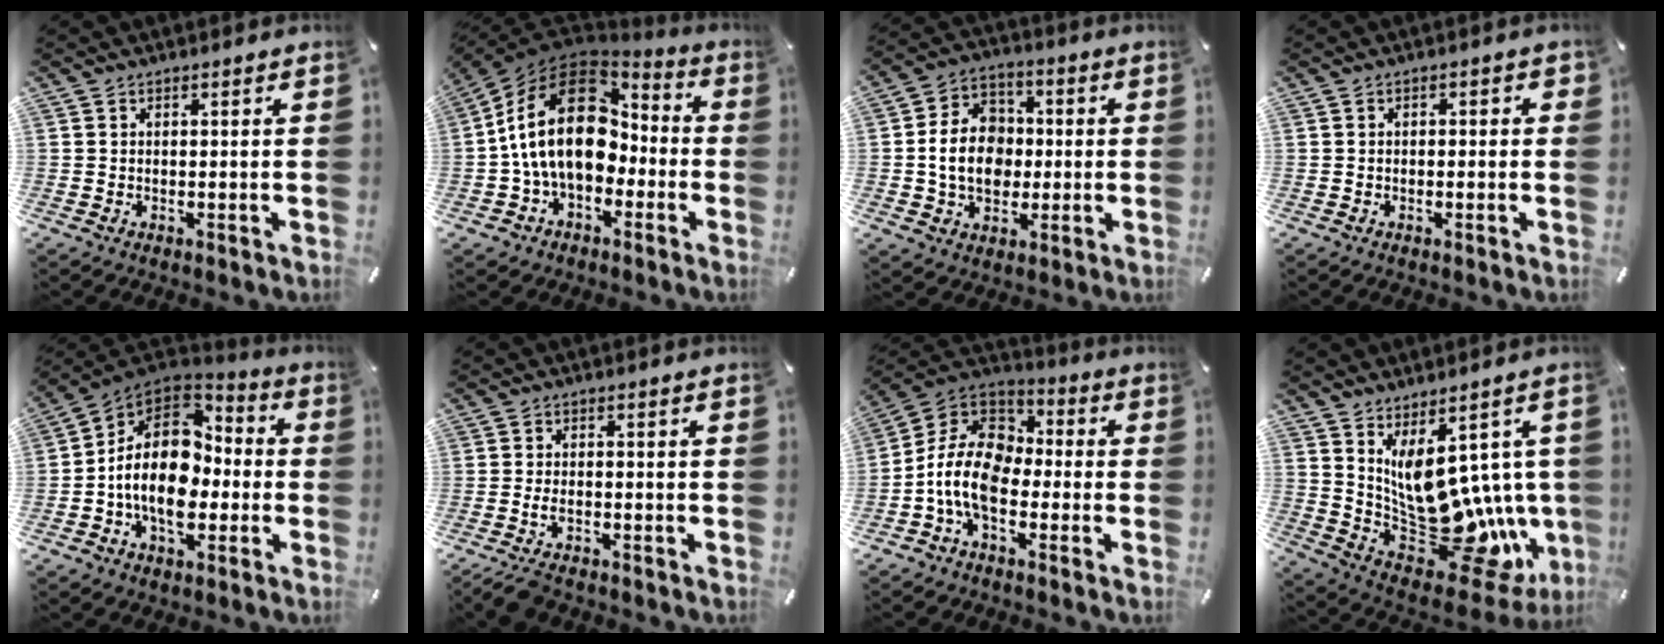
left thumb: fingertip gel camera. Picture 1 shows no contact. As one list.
[{"total": 22.0, "force": [1.0, 15.3, 15.8], "torque": [-0.307, 0.014, 0.018]}, {"total": 12.2, "force": [-0.8, 10.1, 6.8], "torque": [-0.150, 0.020, -0.014]}, {"total": 1.5, "force": [-0.8, 0.8, 0.9], "torque": [-0.016, 0.005, -0.017]}, {"total": 17.3, "force": [-2.2, 12.1, 12.2], "torque": [-0.234, 0.006, -0.040]}, {"total": 3.6, "force": [-2.3, 1.5, 2.2], "torque": [-0.058, 0.006, -0.049]}, {"total": 13.1, "force": [-5.8, 8.0, 8.7], "torque": [-0.202, 0.020, -0.118]}, {"total": 15.5, "force": [1.4, 9.1, 12.5], "torque": [-0.205, -0.059, 0.038]}]